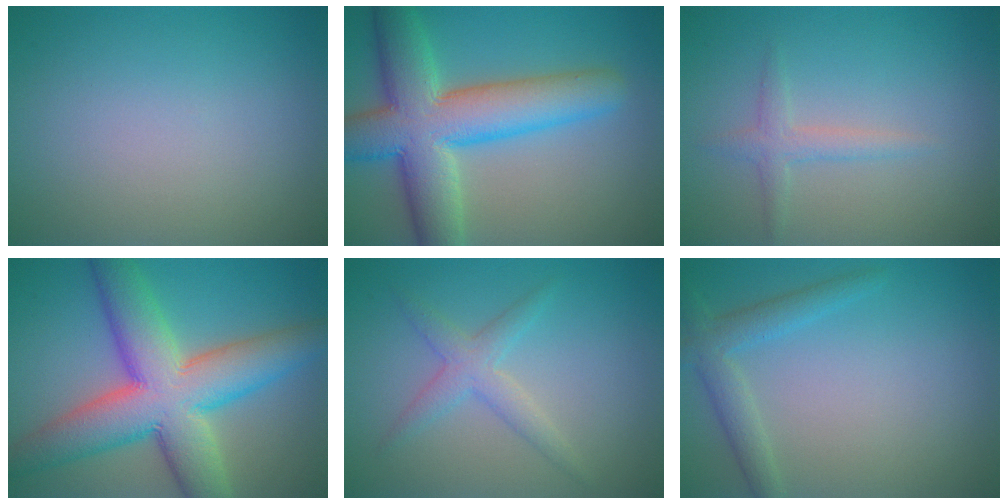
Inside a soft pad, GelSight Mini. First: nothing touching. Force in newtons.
{"total": 10.5, "press": 10.5, "slide": 0.5}
{"total": 1.7, "press": 1.7, "slide": 0.1}
{"total": 11.4, "press": 11.4, "slide": 0.4}
{"total": 2.5, "press": 2.5, "slide": 0.1}
{"total": 2.7, "press": 2.7, "slide": 0.1}